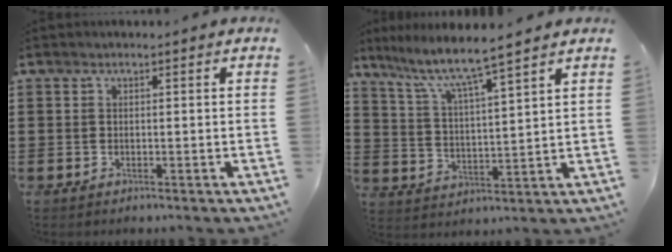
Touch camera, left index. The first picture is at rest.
{"total": 6.1, "force": [5.2, -0.1, 3.3], "torque": [-0.089, -0.037, 0.081]}